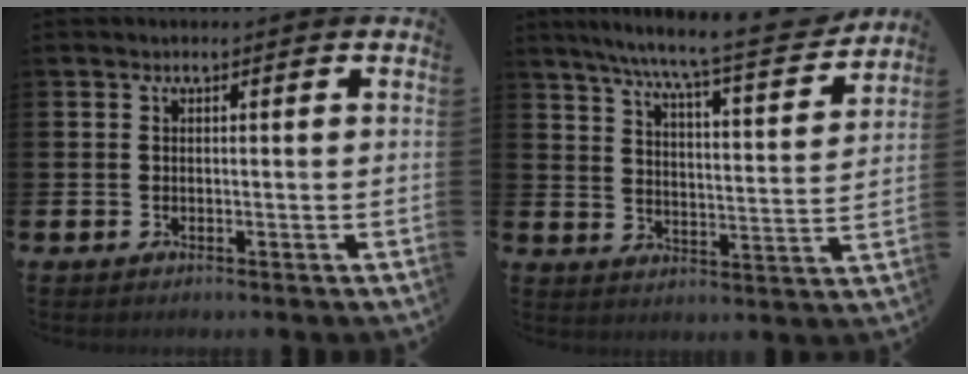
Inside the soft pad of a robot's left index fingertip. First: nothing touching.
{"total": 8.7, "force": [7.9, 0.2, 3.7], "torque": [-0.096, -0.054, 0.133]}